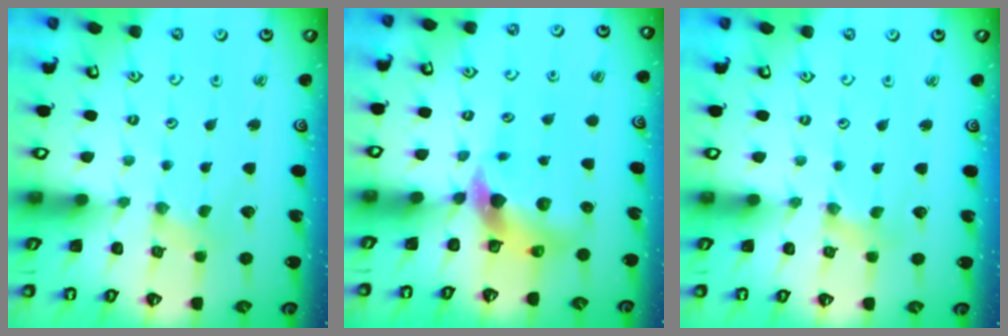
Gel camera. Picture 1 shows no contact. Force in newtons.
{"total": 8.3, "press": 8.2, "slide": 1.3}
{"total": 0.0}